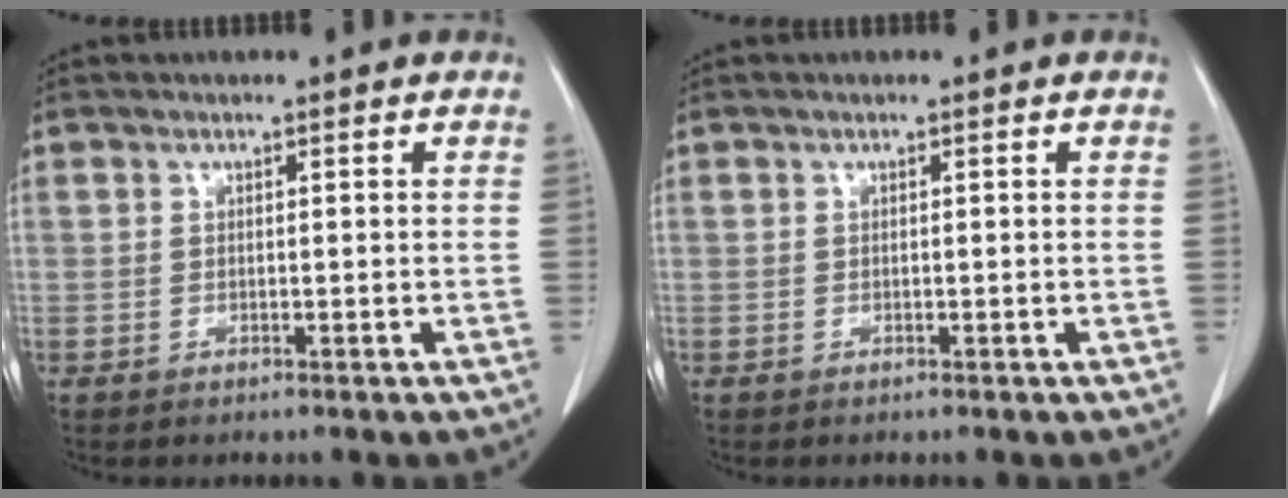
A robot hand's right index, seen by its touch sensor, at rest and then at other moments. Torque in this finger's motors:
{"motor_torque": [0.02, -0.02, 0.00, 0.00]}